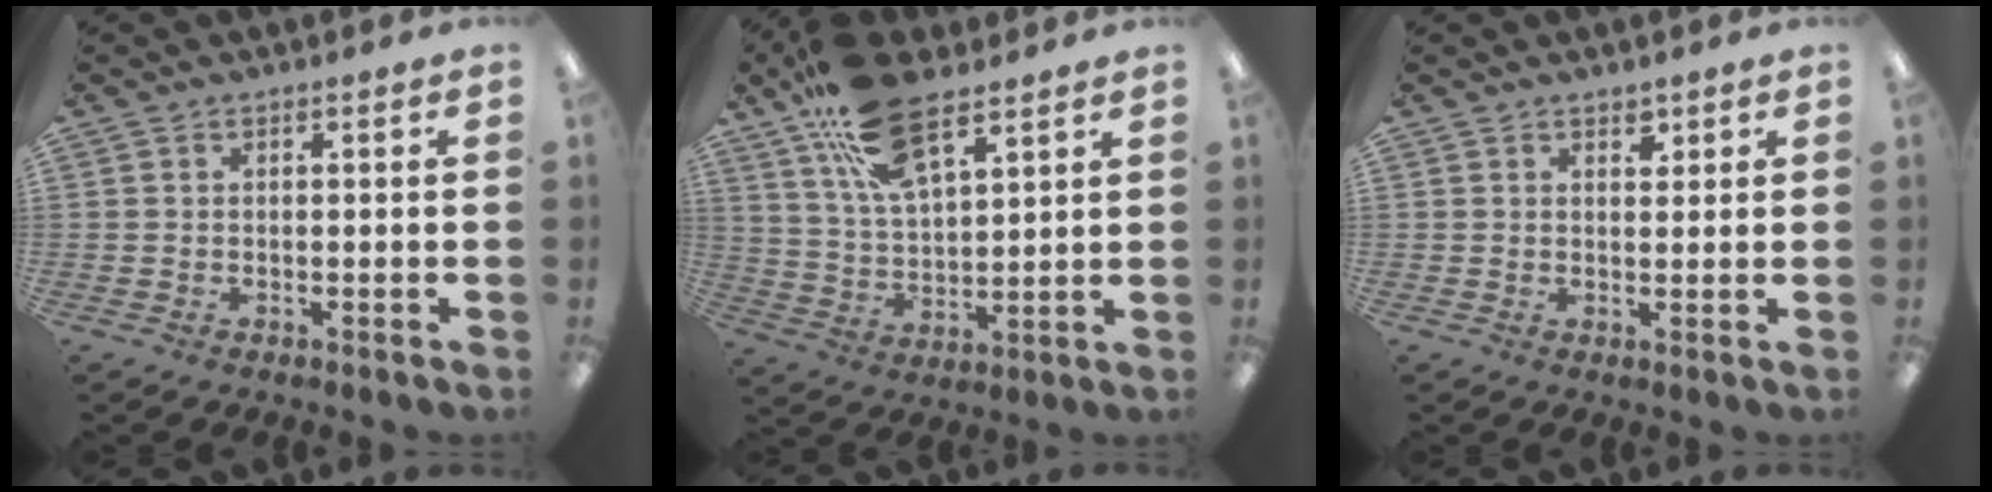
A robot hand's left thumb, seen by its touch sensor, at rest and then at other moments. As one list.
[{"total": 16.9, "force": [10.8, 7.4, 10.7], "torque": [-0.194, -0.034, 0.192]}, {"total": 2.4, "force": [1.8, 1.3, 0.9], "torque": [0.004, -0.010, 0.028]}]